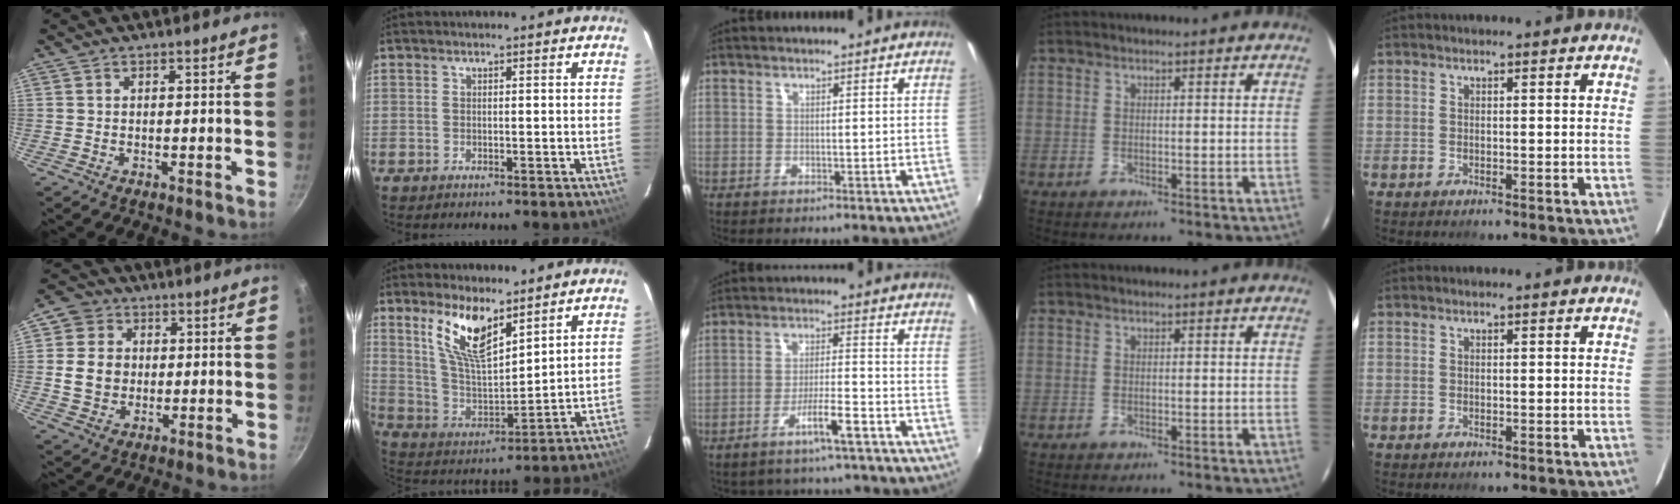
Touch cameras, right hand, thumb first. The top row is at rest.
{"thumb": {"total": 9.0, "force": [1.1, 8.1, 3.8], "torque": [-0.033, 0.004, 0.014]}, "index": {"total": 12.5, "force": [7.9, 4.4, 8.7], "torque": [-0.169, 0.003, 0.162]}, "middle": {"total": 7.5, "force": [-6.2, 1.6, 3.8], "torque": [-0.072, 0.008, -0.091]}}